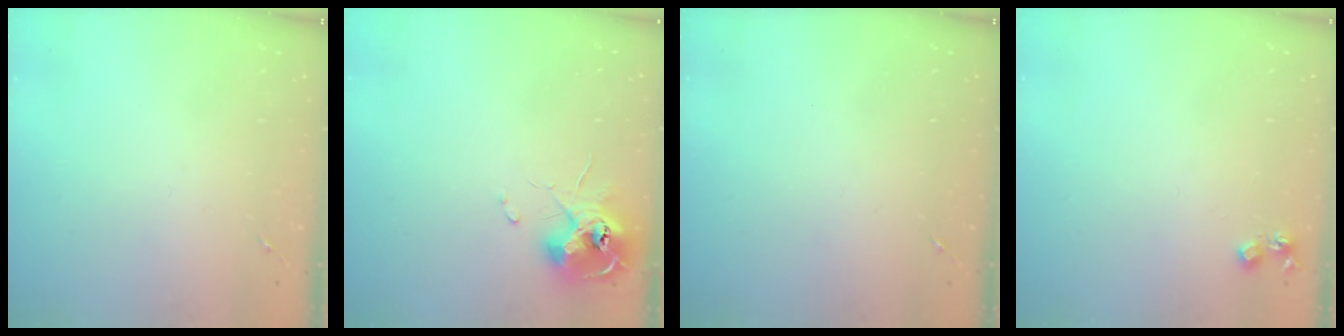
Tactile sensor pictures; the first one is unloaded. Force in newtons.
{"total": 11.3, "press": 11.3, "slide": 0.6}
{"total": 0.0}
{"total": 4.8, "press": 4.7, "slide": 0.7}